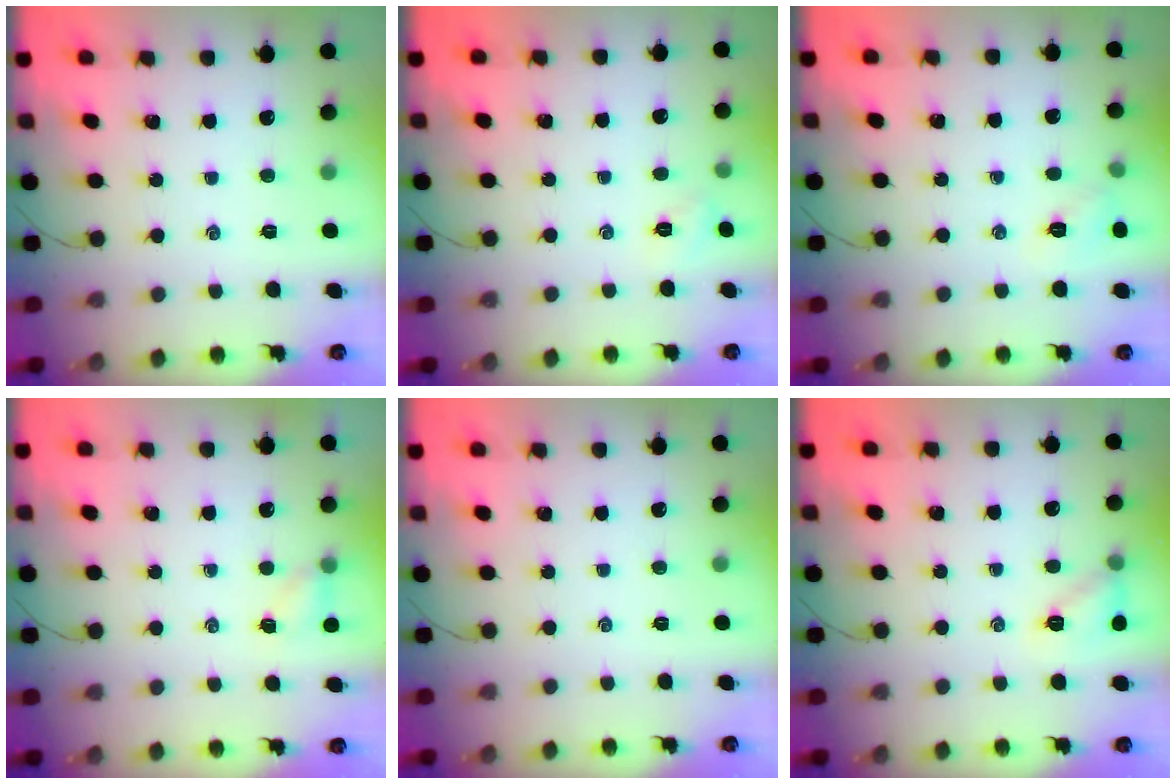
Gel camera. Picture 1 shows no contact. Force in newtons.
{"total": 2.2, "press": 2.2, "slide": 0.6}
{"total": 6.3, "press": 6.1, "slide": 1.5}
{"total": 4.2, "press": 3.9, "slide": 1.4}
{"total": 0.0}
{"total": 9.2, "press": 9.0, "slide": 1.5}